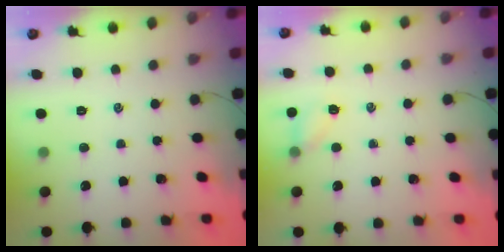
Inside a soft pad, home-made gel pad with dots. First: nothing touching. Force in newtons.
{"total": 4.9, "press": 4.7, "slide": 1.5}